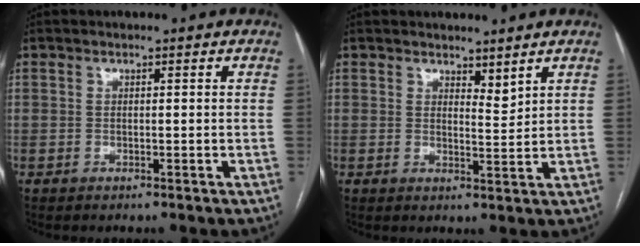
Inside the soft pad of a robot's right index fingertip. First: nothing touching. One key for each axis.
{"total": 2.6, "fx": 2.3, "fy": 0.7, "fz": 1.0, "tx": -0.017, "ty": -0.011, "tz": 0.041}